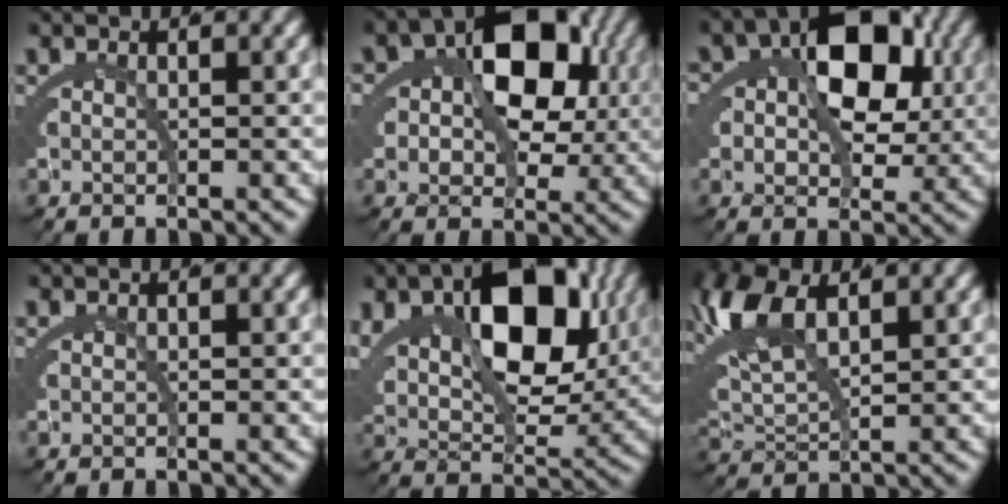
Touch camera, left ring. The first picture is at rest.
{"total": 9.4, "force": [1.7, 6.3, 6.8], "torque": [-0.118, -0.004, 0.024]}
{"total": 8.3, "force": [1.5, 5.2, 6.2], "torque": [-0.101, -0.002, 0.023]}
{"total": 0.0}
{"total": 10.1, "force": [4.9, 4.7, 7.5], "torque": [-0.124, -0.004, 0.094]}
{"total": 6.1, "force": [3.8, 2.4, 4.2], "torque": [-0.125, 0.006, 0.070]}